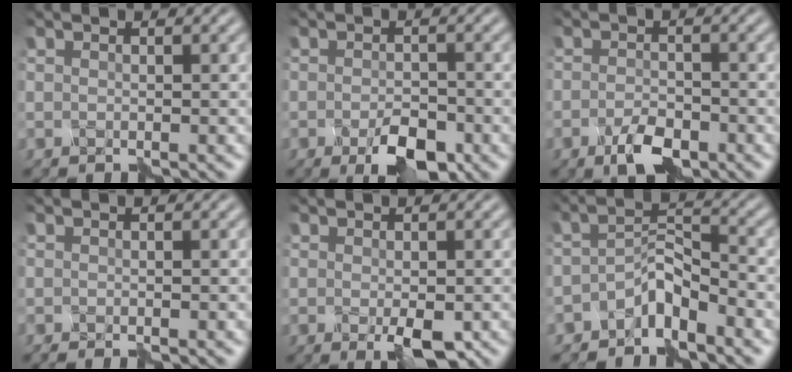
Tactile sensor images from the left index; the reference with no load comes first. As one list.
[{"total": 2.9, "force": [-1.9, 1.0, 2.0], "torque": [-0.042, 0.001, -0.034]}, {"total": 2.8, "force": [-2.0, 0.9, 1.7], "torque": [-0.042, 0.002, -0.039]}, {"total": 0.8, "force": [-0.6, 0.1, 0.5], "torque": [-0.008, -0.002, -0.012]}, {"total": 2.3, "force": [-1.0, 0.9, 1.8], "torque": [-0.043, -0.005, -0.017]}, {"total": 2.7, "force": [-2.3, 0.4, 1.3], "torque": [-0.028, 0.020, -0.048]}]